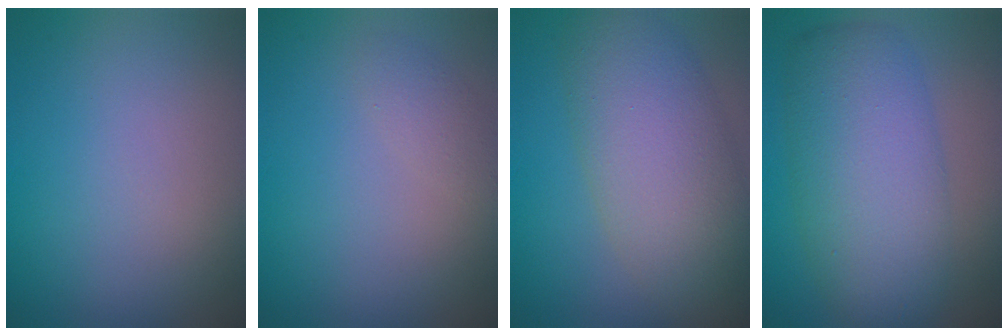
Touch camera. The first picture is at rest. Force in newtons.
{"total": 1.1, "press": 1.1, "slide": 0.1}
{"total": 7.5, "press": 7.5, "slide": 0.3}
{"total": 7.5, "press": 7.5, "slide": 0.2}